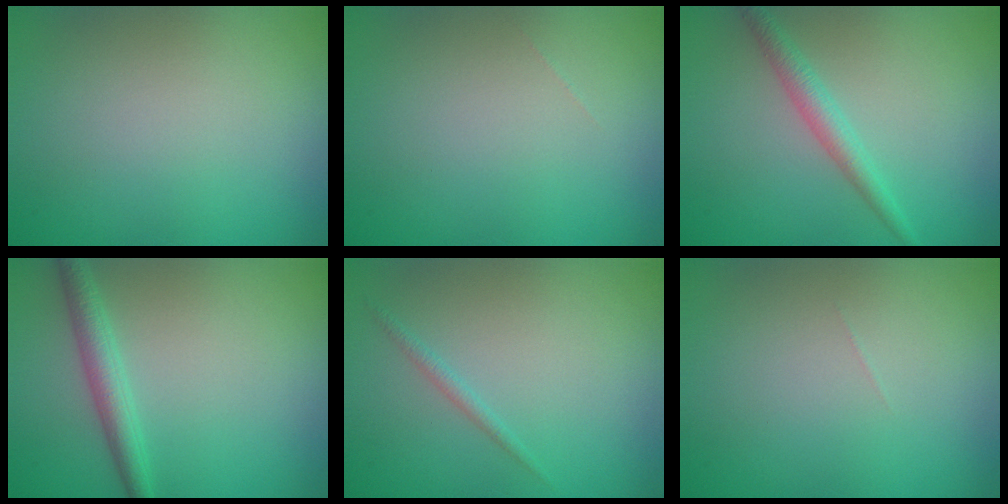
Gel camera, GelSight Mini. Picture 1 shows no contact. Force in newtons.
{"total": 0.0}
{"total": 2.3, "press": 2.2, "slide": 0.1}
{"total": 2.7, "press": 2.7, "slide": 0.1}
{"total": 0.8, "press": 0.8, "slide": 0.1}
{"total": 0.0}